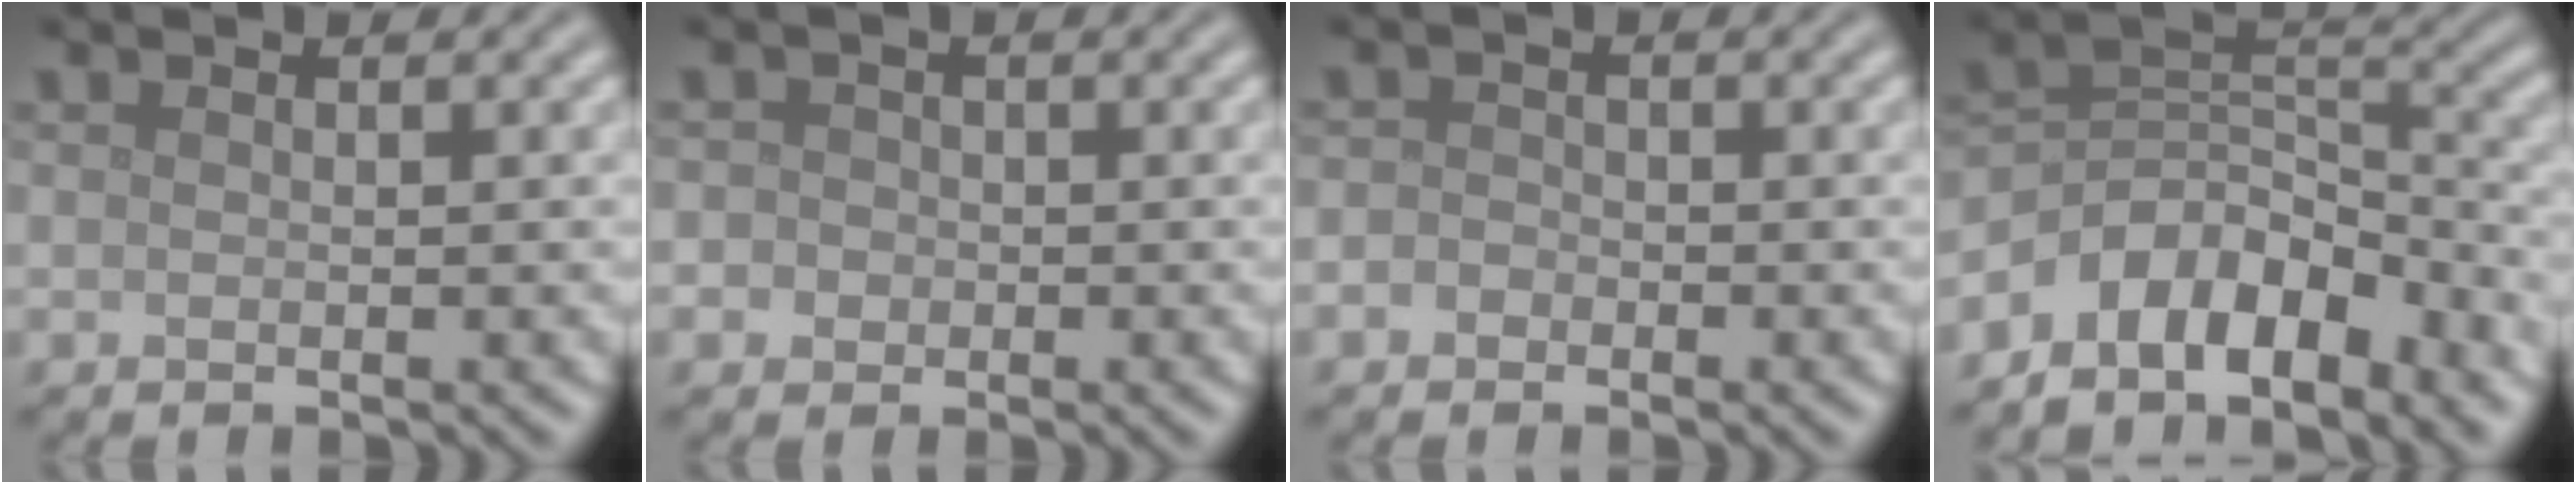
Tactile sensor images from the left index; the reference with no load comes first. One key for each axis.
{"total": 2.8, "fx": -0.1, "fy": 2.6, "fz": 0.9, "tx": 0.005, "ty": 0.018, "tz": -0.029}
{"total": 1.3, "fx": -0.6, "fy": 1.1, "fz": 0.3, "tx": 0.007, "ty": 0.001, "tz": -0.018}
{"total": 8.1, "fx": -5.8, "fy": 3.9, "fz": 4.2, "tx": -0.049, "ty": 0.004, "tz": -0.111}